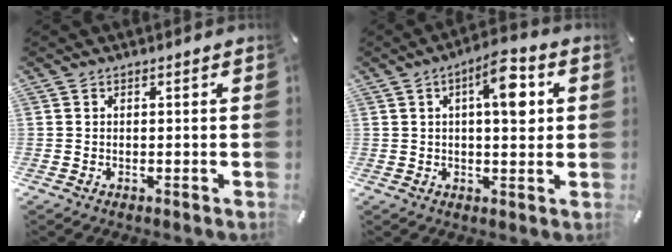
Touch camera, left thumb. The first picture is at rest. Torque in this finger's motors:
{"motor_torque": [0.20, 0.07, 0.09, 0.02, 0.04]}